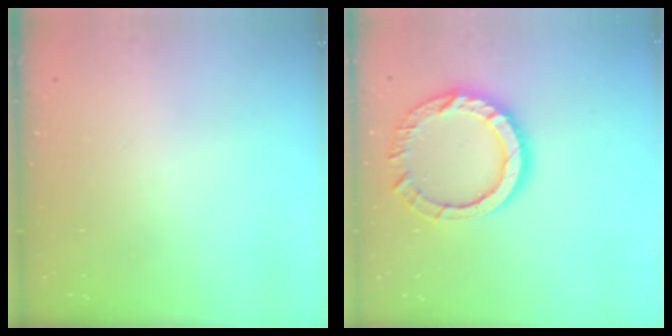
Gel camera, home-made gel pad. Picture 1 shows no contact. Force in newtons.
{"total": 12.9, "press": 12.8, "slide": 1.4}